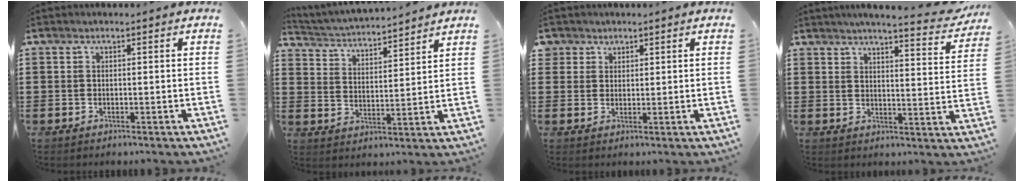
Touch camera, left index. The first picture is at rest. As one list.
[{"total": 3.5, "force": [3.5, 0.0, 0.4], "torque": [-0.030, -0.030, 0.053]}, {"total": 2.4, "force": [1.6, 1.7, -0.2], "torque": [-0.006, 0.008, 0.031]}, {"total": 4.7, "force": [4.3, -0.2, 1.8], "torque": [-0.046, -0.030, 0.071]}]